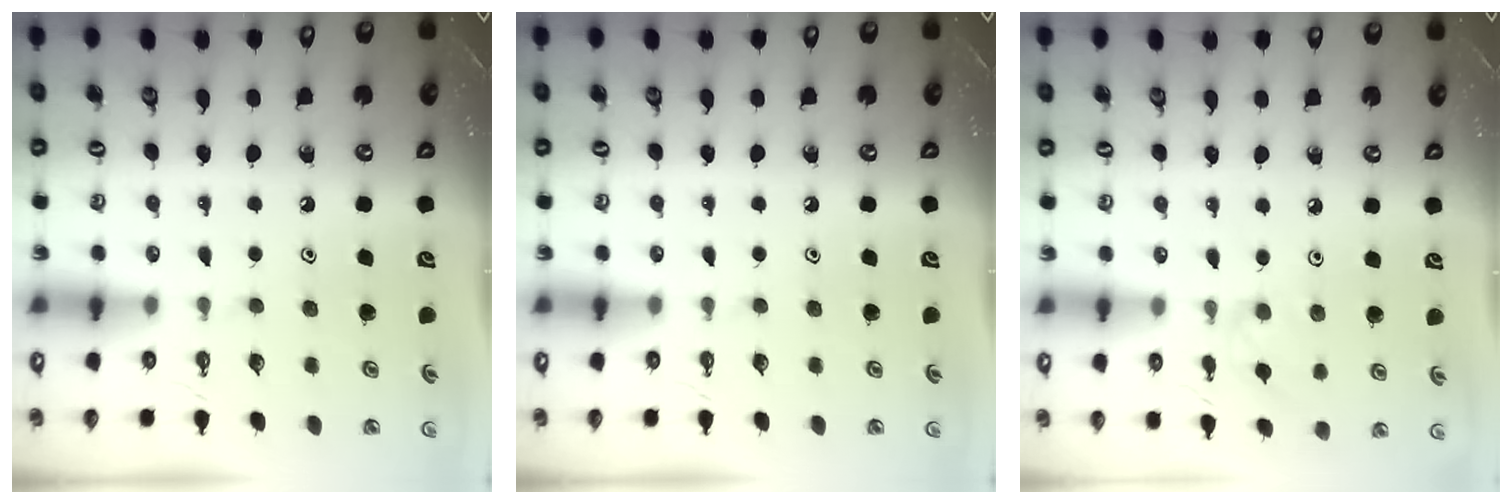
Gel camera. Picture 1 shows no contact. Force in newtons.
{"total": 0.0}
{"total": 3.2, "press": 3.2, "slide": 0.4}